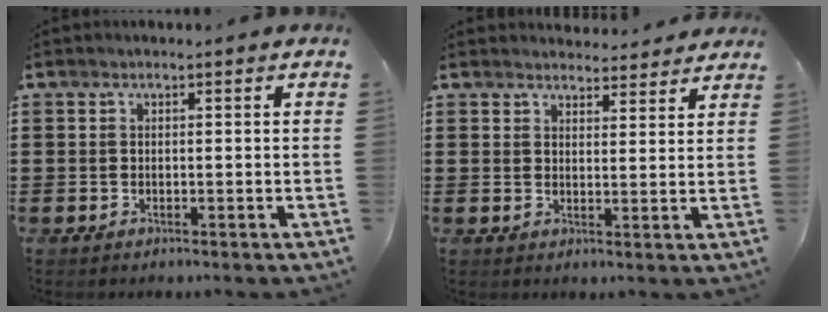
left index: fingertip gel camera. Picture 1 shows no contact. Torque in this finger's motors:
{"motor_torque": [1.08, -1.06, -0.15, -0.01]}